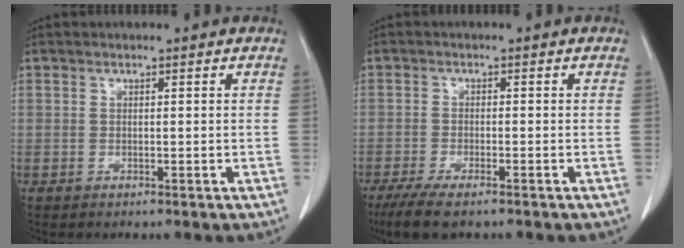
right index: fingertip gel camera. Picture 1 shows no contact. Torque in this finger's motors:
{"motor_torque": [0.47, -0.38, 0.23, 0.06]}